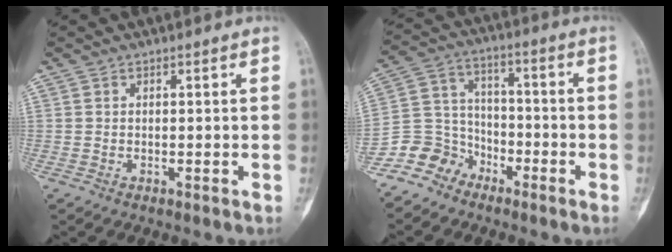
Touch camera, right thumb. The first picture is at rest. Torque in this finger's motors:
{"motor_torque": [0.98, -0.24, 0.07, -0.80, -0.03]}